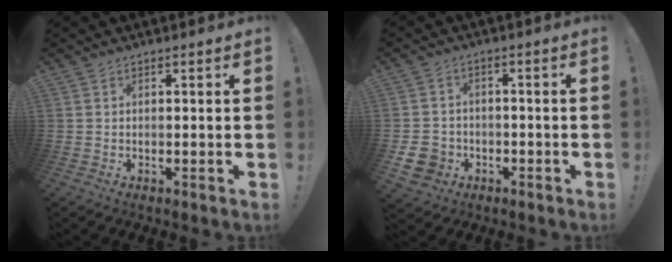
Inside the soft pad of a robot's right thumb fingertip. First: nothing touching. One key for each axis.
{"total": 7.7, "fx": -3.3, "fy": 6.4, "fz": 2.7, "tx": -0.047, "ty": 0.022, "tz": -0.059}